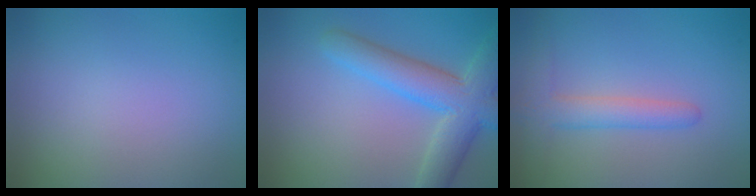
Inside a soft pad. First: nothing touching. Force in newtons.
{"total": 6.7, "press": 6.7, "slide": 0.5}
{"total": 3.4, "press": 3.4, "slide": 0.2}